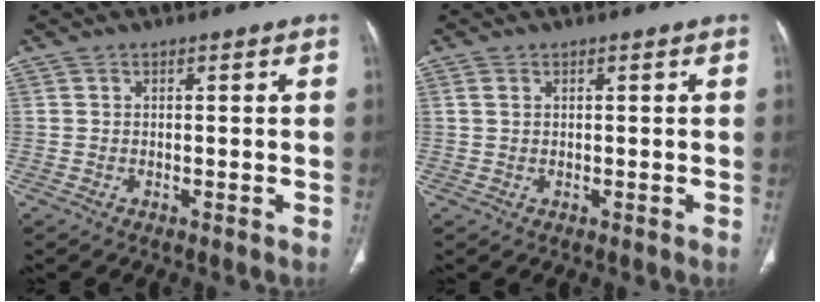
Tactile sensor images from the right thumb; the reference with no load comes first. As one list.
[{"total": 1.5, "force": [0.6, 0.9, 0.9], "torque": [-0.026, 0.004, 0.018]}]